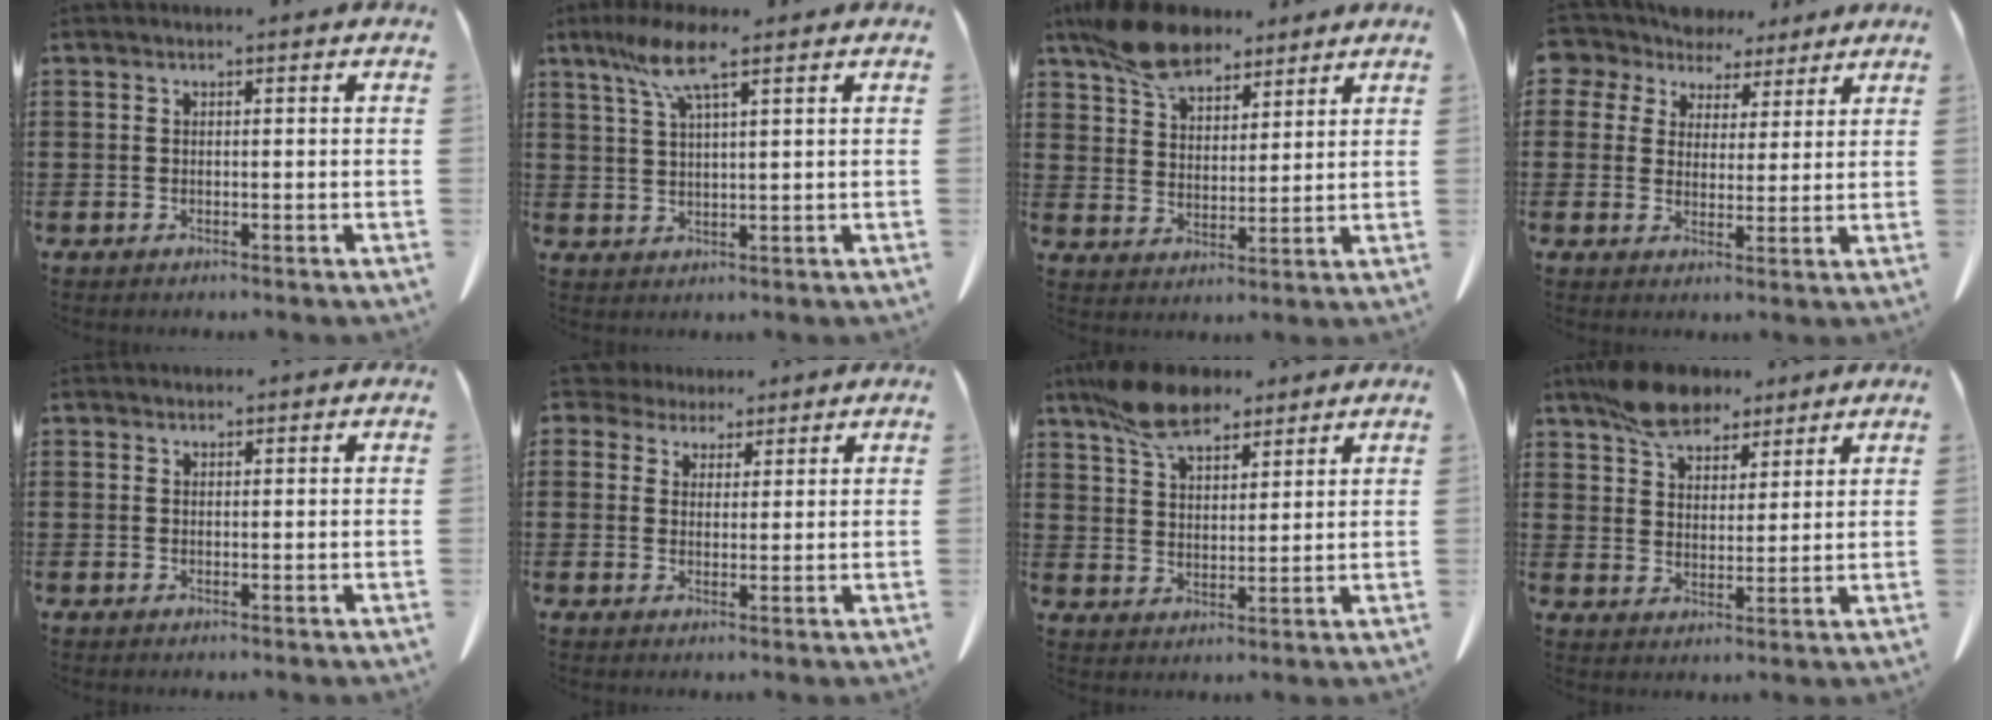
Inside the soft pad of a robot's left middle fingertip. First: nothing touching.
{"total": 7.2, "force": [4.4, 0.8, 5.7], "torque": [-0.121, 0.001, 0.077]}
{"total": 10.6, "force": [8.4, 4.4, 4.8], "torque": [-0.105, -0.015, 0.158]}
{"total": 5.4, "force": [4.4, 3.1, 0.3], "torque": [-0.039, -0.012, 0.080]}
{"total": 0.8, "force": [0.7, 0.3, 0.0], "torque": [-0.002, 0.000, 0.015]}
{"total": 4.1, "force": [3.5, 2.1, 0.7], "torque": [-0.030, 0.002, 0.065]}
{"total": 10.1, "force": [7.8, 4.1, 5.0], "torque": [-0.112, -0.010, 0.146]}
{"total": 9.0, "force": [7.4, 3.8, 3.4], "torque": [-0.075, -0.012, 0.139]}